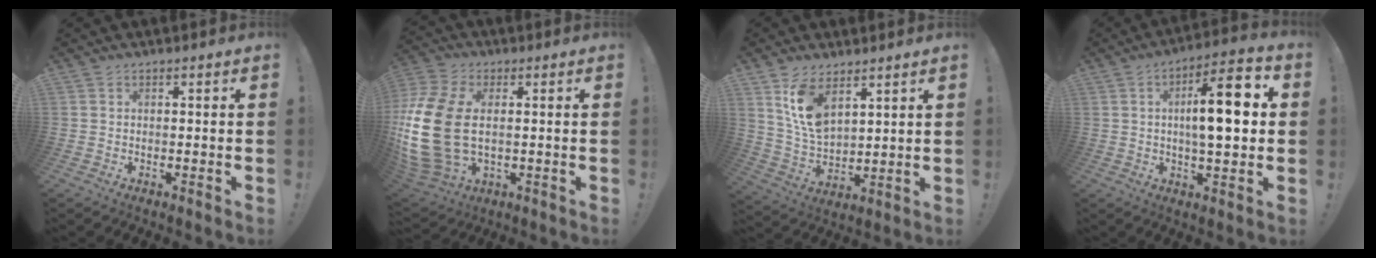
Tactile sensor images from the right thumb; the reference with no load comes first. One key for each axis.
{"total": 21.6, "fx": 0.6, "fy": 13.9, "fz": 16.5, "tx": -0.347, "ty": -0.002, "tz": 0.017}
{"total": 11.3, "fx": 6.9, "fy": 5.9, "fz": 6.6, "tx": -0.126, "ty": -0.036, "tz": 0.133}
{"total": 14.6, "fx": 1.5, "fy": 4.6, "fz": 13.8, "tx": -0.220, "ty": 0.003, "tz": 0.014}